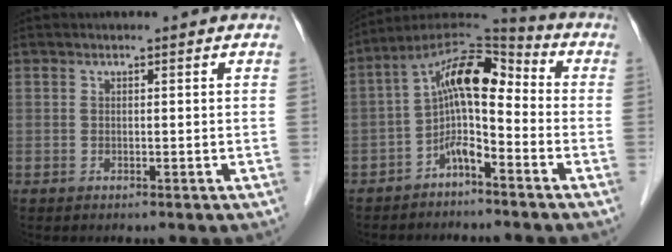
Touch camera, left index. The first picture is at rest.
{"total": 9.4, "force": [-2.2, 3.4, 8.4], "torque": [-0.151, 0.043, -0.044]}